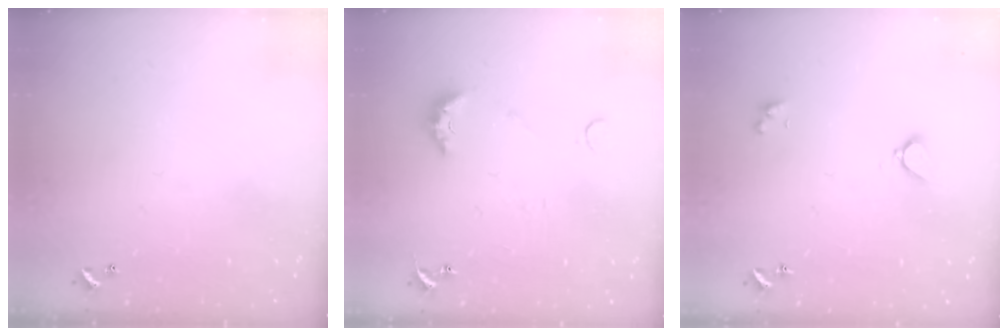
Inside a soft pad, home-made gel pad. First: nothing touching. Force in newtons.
{"total": 3.7, "press": 3.6, "slide": 0.8}
{"total": 2.2, "press": 2.2, "slide": 0.3}